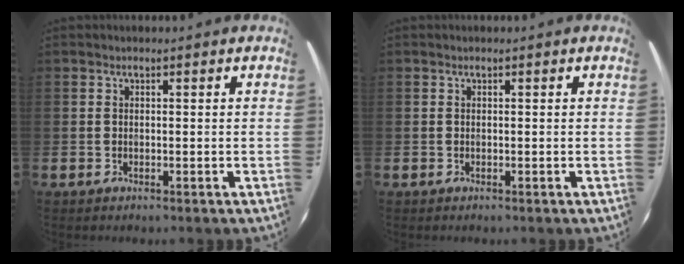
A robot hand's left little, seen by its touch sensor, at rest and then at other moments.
{"total": 0.0}